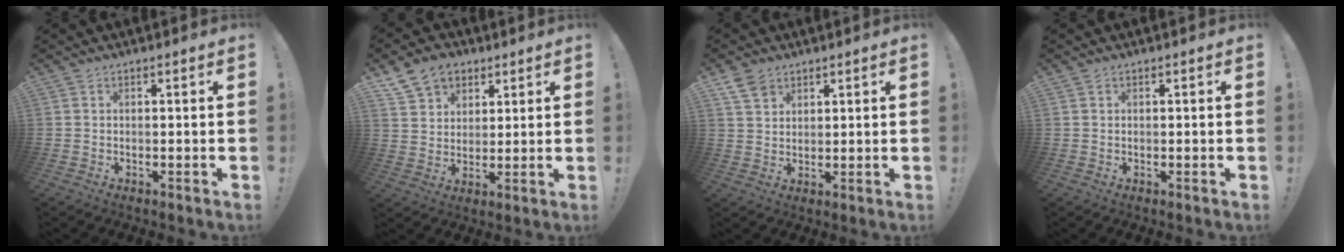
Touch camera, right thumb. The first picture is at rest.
{"total": 11.0, "force": [6.4, 8.1, 3.7], "torque": [-0.057, -0.031, 0.126]}
{"total": 5.5, "force": [3.8, 3.5, 2.1], "torque": [-0.032, -0.015, 0.071]}
{"total": 0.0}